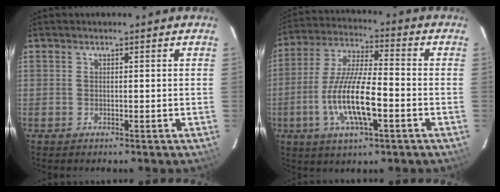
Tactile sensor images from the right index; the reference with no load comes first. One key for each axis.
{"total": 14.3, "fx": -4.4, "fy": 3.6, "fz": 13.1, "tx": -0.268, "ty": -0.009, "tz": -0.083}